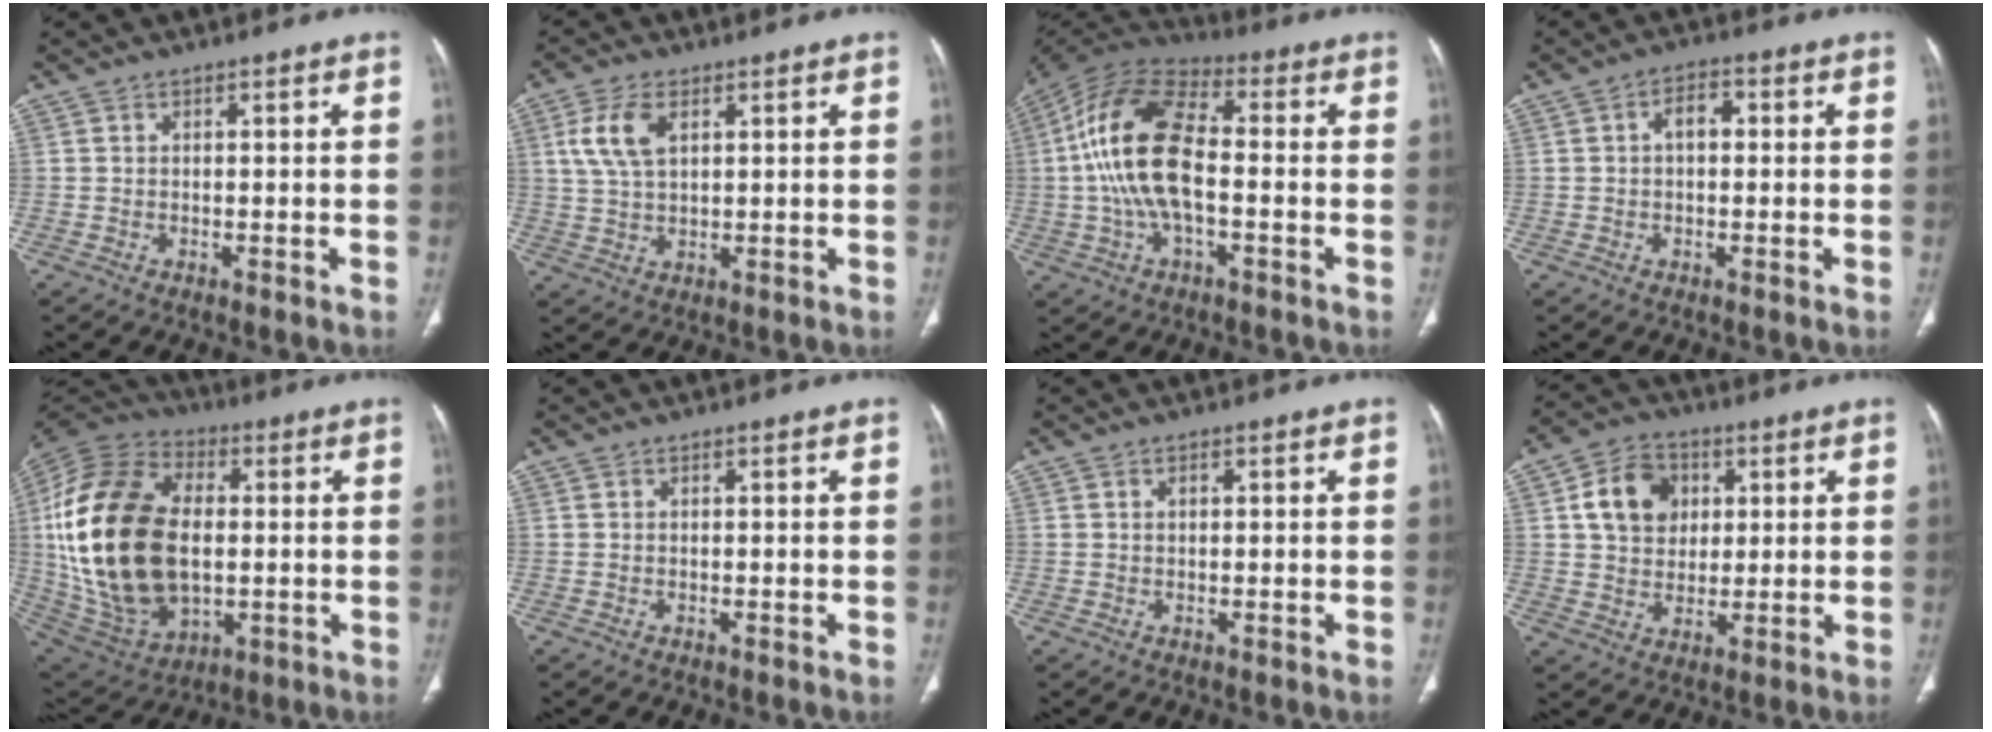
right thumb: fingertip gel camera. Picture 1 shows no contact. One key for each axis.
{"total": 7.2, "fx": 2.6, "fy": 3.8, "fz": 5.5, "tx": -0.121, "ty": 0.000, "tz": 0.055}
{"total": 17.2, "fx": -0.8, "fy": 8.4, "fz": 15.0, "tx": -0.301, "ty": 0.032, "tz": -0.021}
{"total": 3.9, "fx": 0.4, "fy": 2.4, "fz": 3.0, "tx": -0.042, "ty": 0.015, "tz": 0.001}
{"total": 28.8, "fx": 0.6, "fy": 17.3, "fz": 23.0, "tx": -0.461, "ty": -0.005, "tz": 0.022}
{"total": 0.0}
{"total": 0.8, "fx": 0.3, "fy": 0.5, "fz": 0.6, "tx": -0.010, "ty": 0.002, "tz": 0.005}
{"total": 10.5, "fx": 2.9, "fy": 8.3, "fz": 5.7, "tx": -0.070, "ty": -0.002, "tz": 0.048}